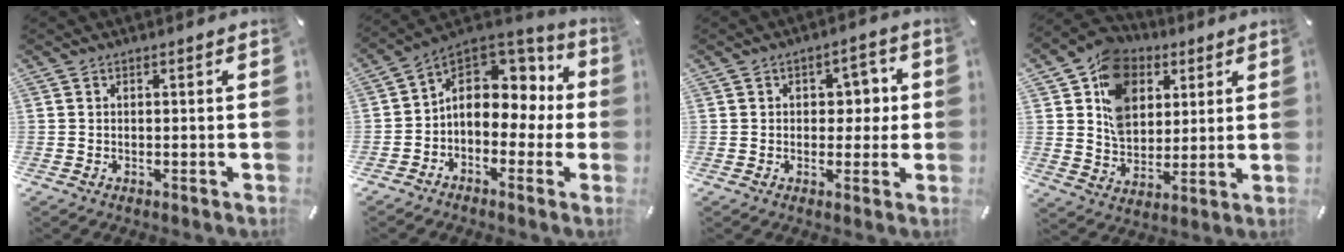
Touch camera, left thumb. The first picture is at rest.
{"total": 11.3, "force": [2.1, 8.9, 6.6], "torque": [-0.103, -0.018, 0.039]}
{"total": 5.9, "force": [0.5, 4.4, 3.9], "torque": [-0.042, -0.003, -0.002]}
{"total": 13.7, "force": [5.6, 10.9, 6.1], "torque": [-0.111, -0.019, 0.109]}